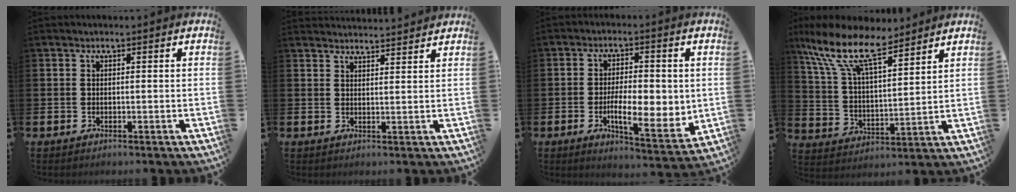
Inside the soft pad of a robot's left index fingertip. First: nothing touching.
{"total": 3.0, "force": [3.0, -0.2, -0.1], "torque": [0.001, -0.019, 0.054]}
{"total": 6.9, "force": [-1.0, 2.6, 6.3], "torque": [-0.088, -0.007, -0.021]}
{"total": 12.3, "force": [9.5, 4.1, 6.8], "torque": [-0.161, -0.041, 0.167]}